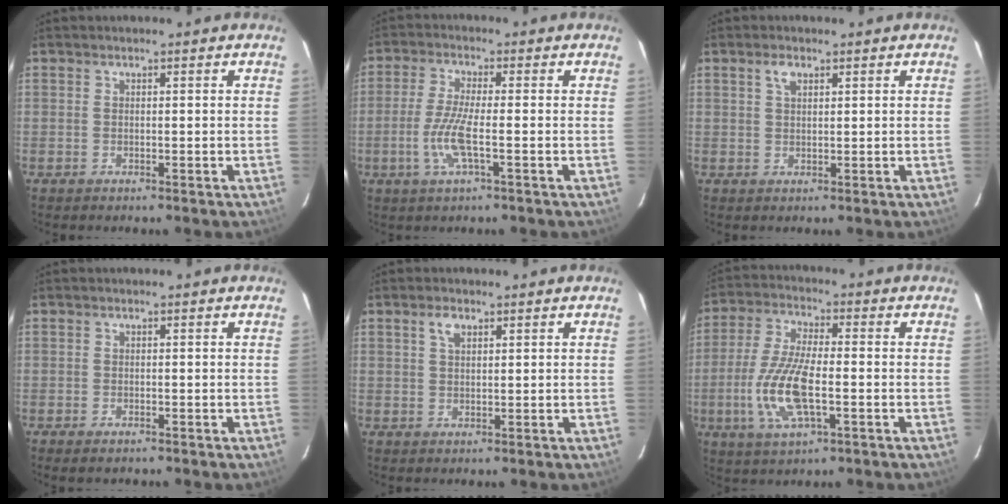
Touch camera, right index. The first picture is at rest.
{"total": 6.9, "force": [-2.1, 0.7, 6.5], "torque": [-0.141, -0.005, -0.043]}
{"total": 2.0, "force": [1.2, 0.8, 1.4], "torque": [-0.028, 0.004, 0.022]}
{"total": 1.5, "force": [-1.3, 0.2, 0.9], "torque": [-0.020, -0.009, -0.024]}
{"total": 2.3, "force": [1.4, 0.9, 1.6], "torque": [-0.031, 0.005, 0.024]}
{"total": 12.5, "force": [-3.0, 4.1, 11.4], "torque": [-0.242, -0.005, -0.060]}